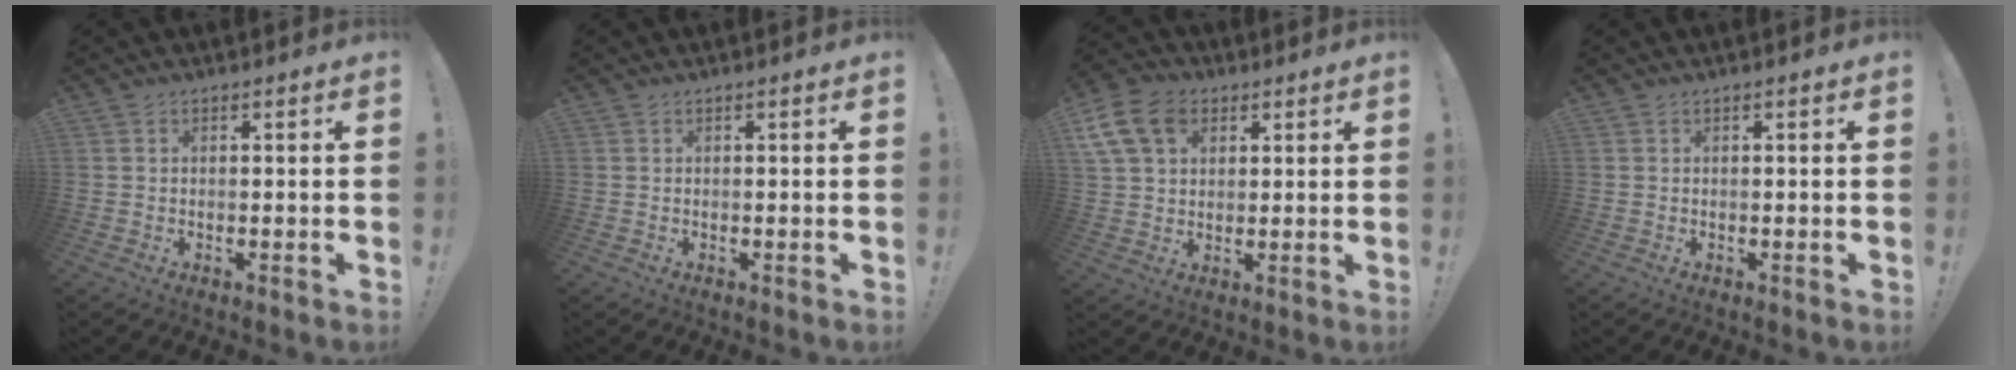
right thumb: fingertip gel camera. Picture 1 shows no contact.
{"total": 0.0}
{"total": 13.7, "force": [5.7, 9.7, 7.7], "torque": [-0.137, -0.022, 0.114]}
{"total": 0.0}